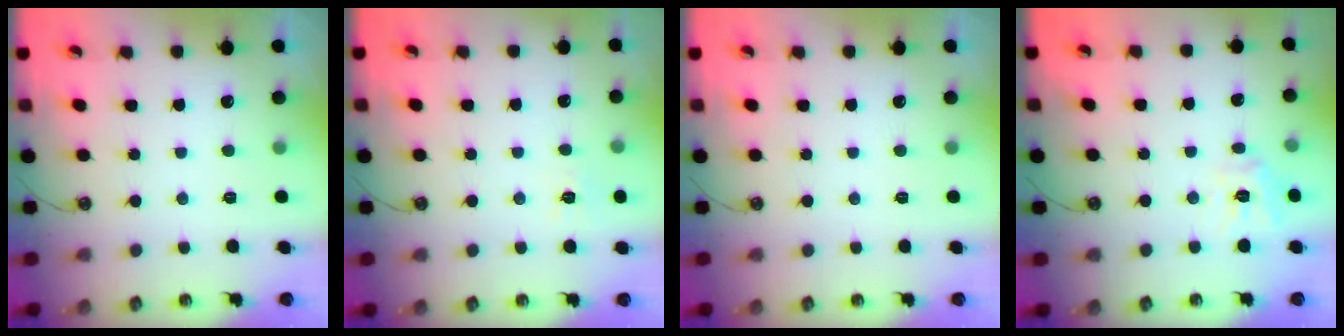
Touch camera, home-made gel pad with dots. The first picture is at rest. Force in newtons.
{"total": 5.5, "press": 5.5, "slide": 0.7}
{"total": 0.0}
{"total": 10.1, "press": 10.0, "slide": 0.9}